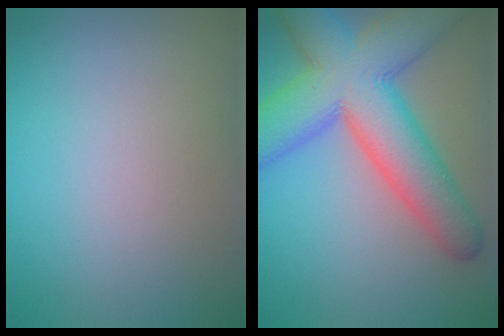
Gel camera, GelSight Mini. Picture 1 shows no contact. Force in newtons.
{"total": 11.8, "press": 11.8, "slide": 0.6}